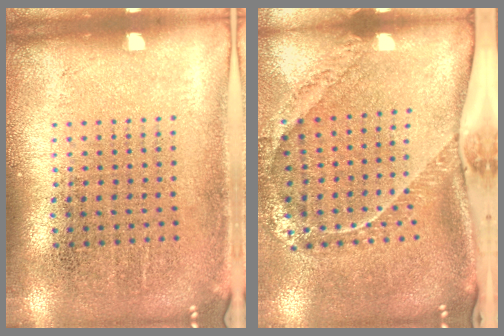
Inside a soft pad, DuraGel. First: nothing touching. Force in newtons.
{"total": 2.4, "press": 1.7, "slide": 1.7}